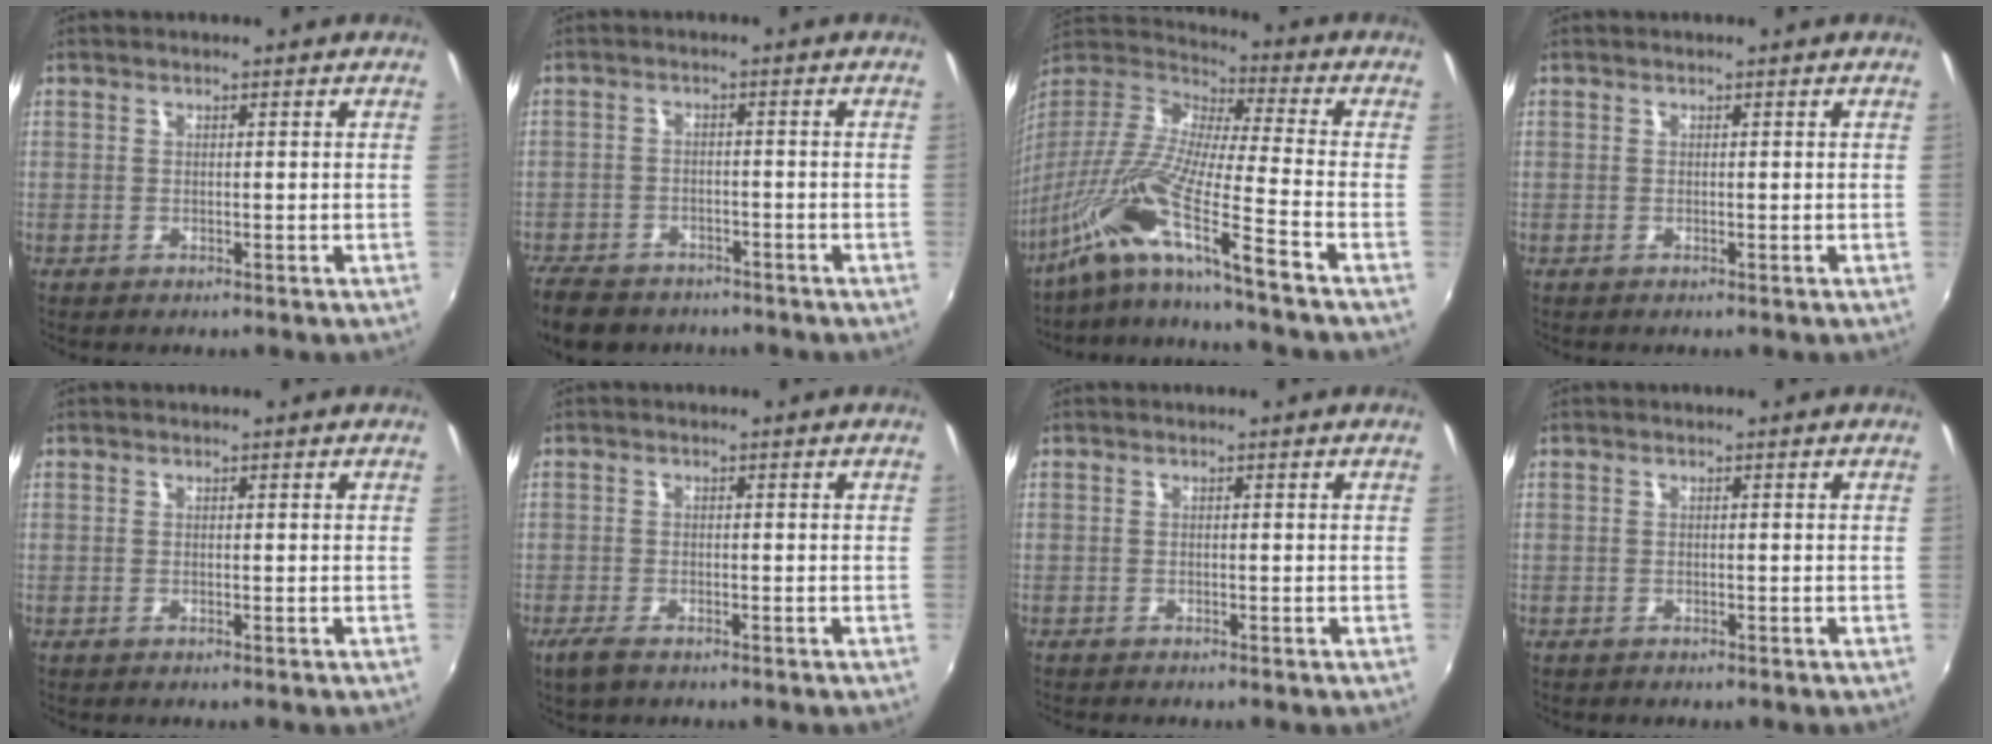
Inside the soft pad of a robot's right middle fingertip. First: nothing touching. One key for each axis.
{"total": 10.9, "fx": -8.4, "fy": 5.7, "fz": 4.0, "tx": -0.116, "ty": -0.016, "tz": -0.139}
{"total": 16.7, "fx": -12.0, "fy": -1.9, "fz": 11.4, "tx": -0.198, "ty": -0.034, "tz": -0.233}
{"total": 0.0}
{"total": 0.0}
{"total": 3.4, "fx": -2.4, "fy": 1.3, "fz": 2.0, "tx": -0.049, "ty": -0.011, "tz": -0.046}
{"total": 0.8, "fx": -0.8, "fy": 0.1, "fz": 0.2, "tx": -0.006, "ty": -0.006, "tz": -0.016}
{"total": 0.9, "fx": -0.7, "fy": 0.5, "fz": 0.2, "tx": -0.009, "ty": -0.002, "tz": -0.011}